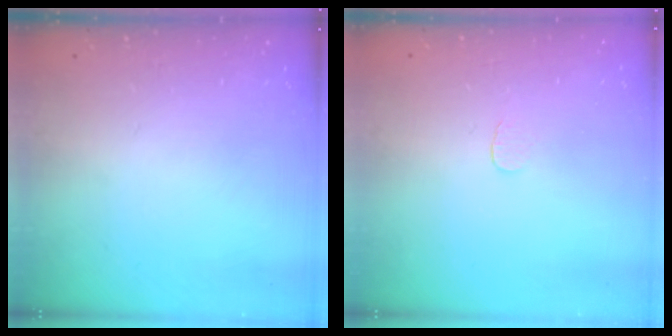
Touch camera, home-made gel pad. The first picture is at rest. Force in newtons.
{"total": 2.6, "press": 2.6, "slide": 0.2}